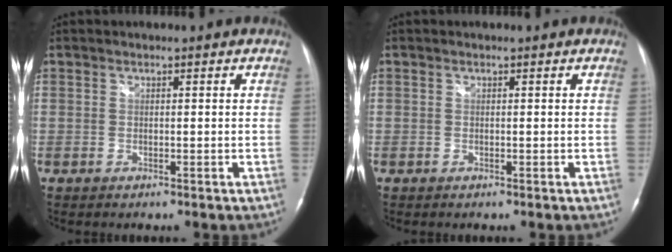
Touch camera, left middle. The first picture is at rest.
{"total": 0.0}